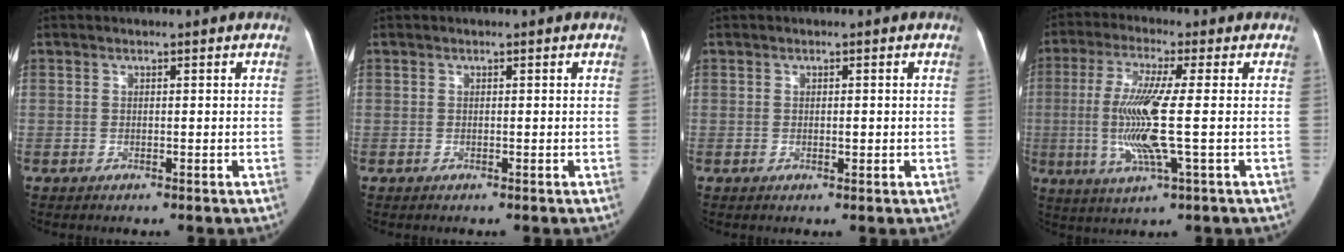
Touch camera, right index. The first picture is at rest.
{"total": 0.0}
{"total": 1.3, "force": [-0.1, 0.7, 1.1], "torque": [-0.018, 0.000, -0.001]}
{"total": 11.2, "force": [-1.0, 0.4, 11.2], "torque": [-0.236, -0.008, -0.024]}